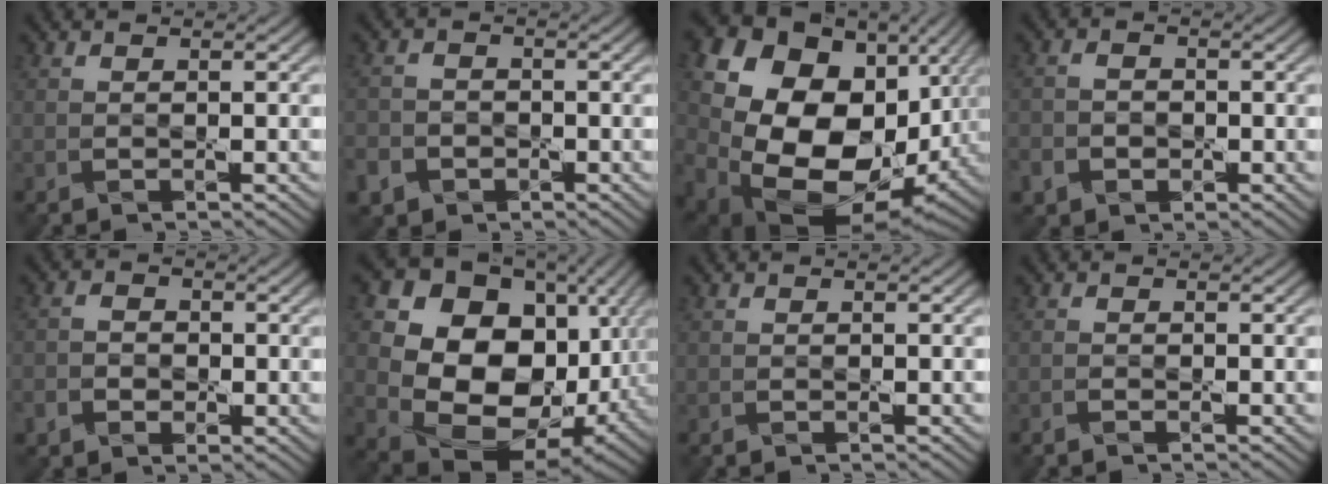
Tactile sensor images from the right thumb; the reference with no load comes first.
{"total": 4.2, "force": [-2.3, 3.3, 1.2], "torque": [-0.032, -0.007, -0.049]}
{"total": 23.1, "force": [2.5, 17.5, 14.9], "torque": [-0.342, -0.022, 0.079]}
{"total": 3.1, "force": [-1.4, 2.5, 1.2], "torque": [-0.028, -0.007, -0.028]}
{"total": 3.1, "force": [-1.2, 2.5, 1.5], "torque": [-0.030, -0.005, -0.023]}
{"total": 19.2, "force": [2.5, 14.8, 11.9], "torque": [-0.243, -0.025, 0.085]}
{"total": 0.0}
{"total": 0.6, "force": [-0.5, 0.1, 0.3], "torque": [-0.004, 0.001, -0.011]}